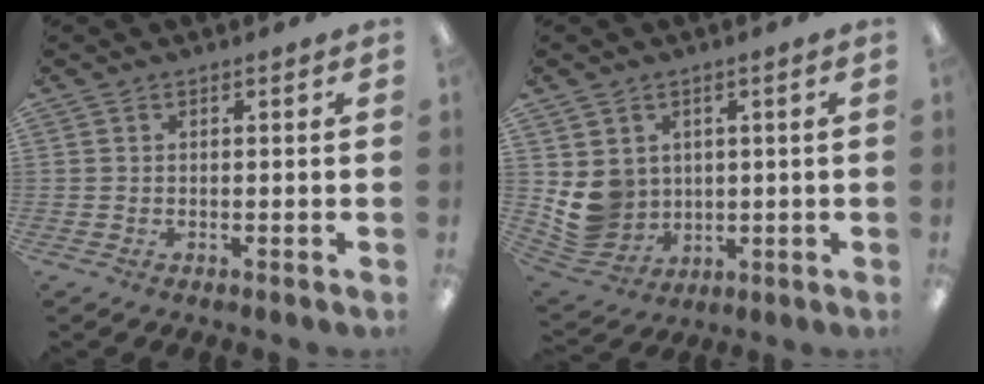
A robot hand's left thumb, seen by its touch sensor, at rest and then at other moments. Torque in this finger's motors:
{"motor_torque": [0.40, 1.49, 0.55, -0.61, 0.04]}